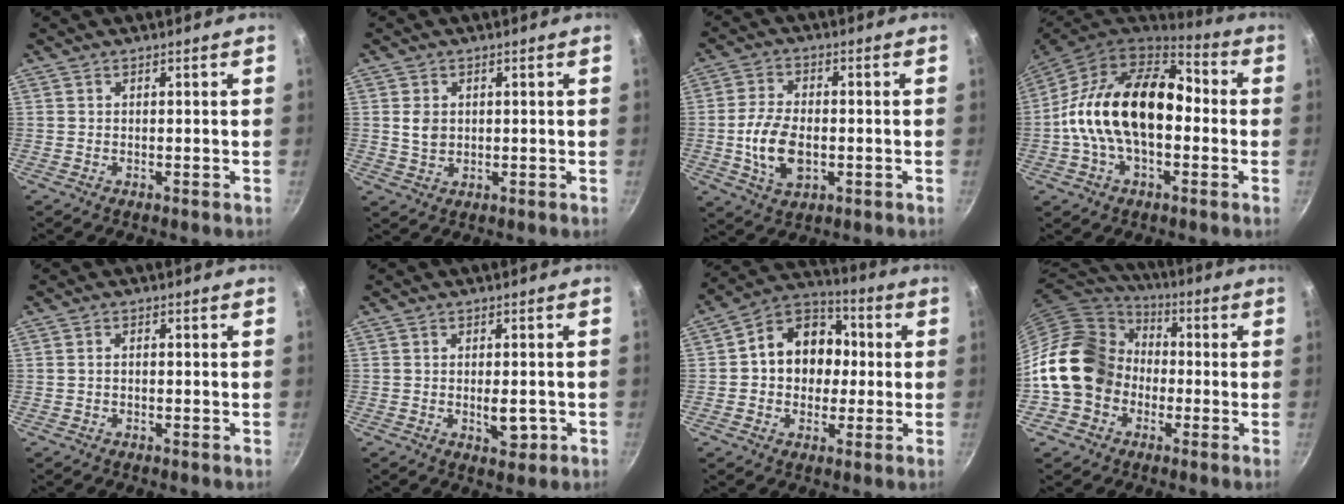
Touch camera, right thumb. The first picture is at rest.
{"total": 3.6, "force": [0.6, 2.8, 2.2], "torque": [-0.033, -0.001, 0.015]}
{"total": 9.9, "force": [-1.5, 5.9, 7.8], "torque": [-0.145, 0.007, -0.027]}
{"total": 21.1, "force": [-0.8, 13.0, 16.7], "torque": [-0.260, 0.043, -0.031]}
{"total": 1.0, "force": [-0.2, 0.6, 0.7], "torque": [-0.015, 0.007, -0.004]}
{"total": 4.3, "force": [-1.0, 2.2, 3.6], "torque": [-0.039, 0.001, -0.008]}
{"total": 14.1, "force": [0.6, 11.4, 8.2], "torque": [-0.082, 0.031, -0.009]}
{"total": 18.0, "force": [-1.9, 15.0, 9.7], "torque": [-0.148, 0.051, -0.040]}